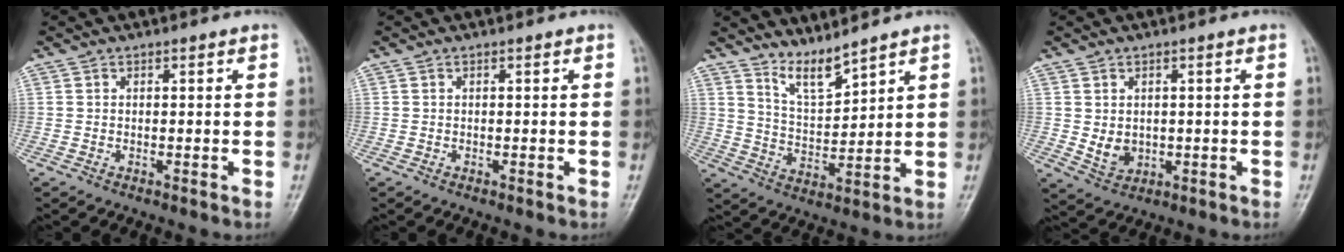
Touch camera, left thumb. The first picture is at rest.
{"total": 0.0}
{"total": 5.9, "force": [5.4, 0.7, 2.3], "torque": [-0.041, -0.056, 0.117]}
{"total": 4.0, "force": [0.2, 3.2, 2.3], "torque": [-0.027, -0.008, 0.017]}